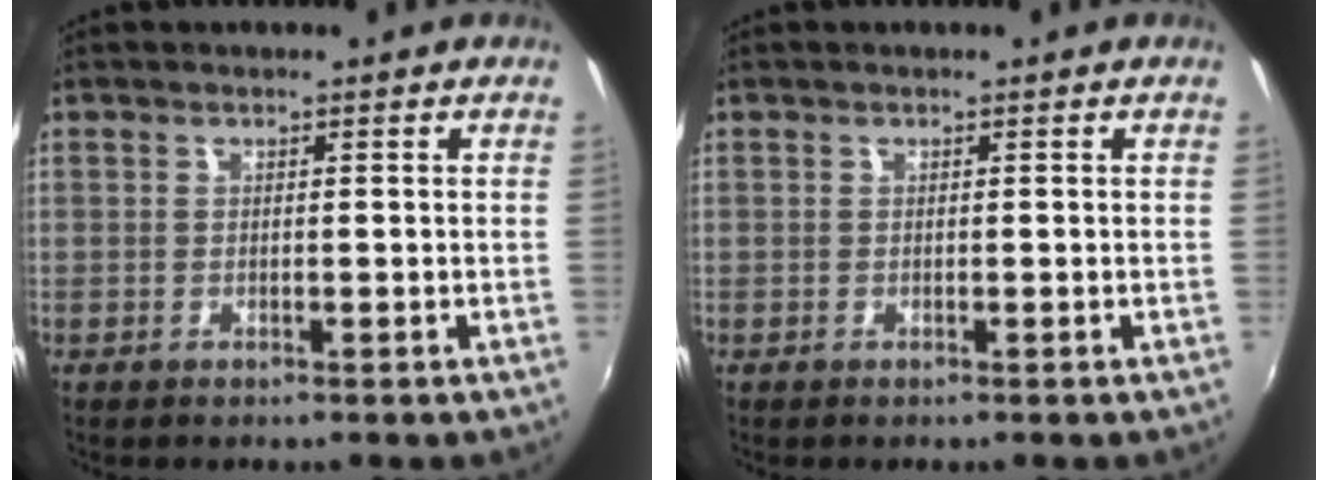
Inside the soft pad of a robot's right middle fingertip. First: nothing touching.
{"total": 0.0}